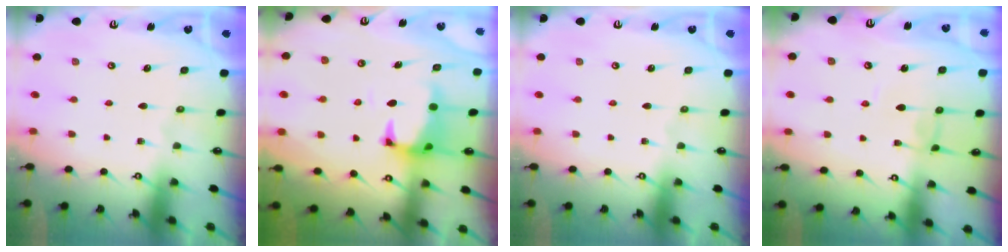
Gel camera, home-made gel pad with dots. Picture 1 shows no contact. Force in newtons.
{"total": 1.5, "press": 1.1, "slide": 1.1}
{"total": 0.0}
{"total": 2.0, "press": 2.0, "slide": 0.2}